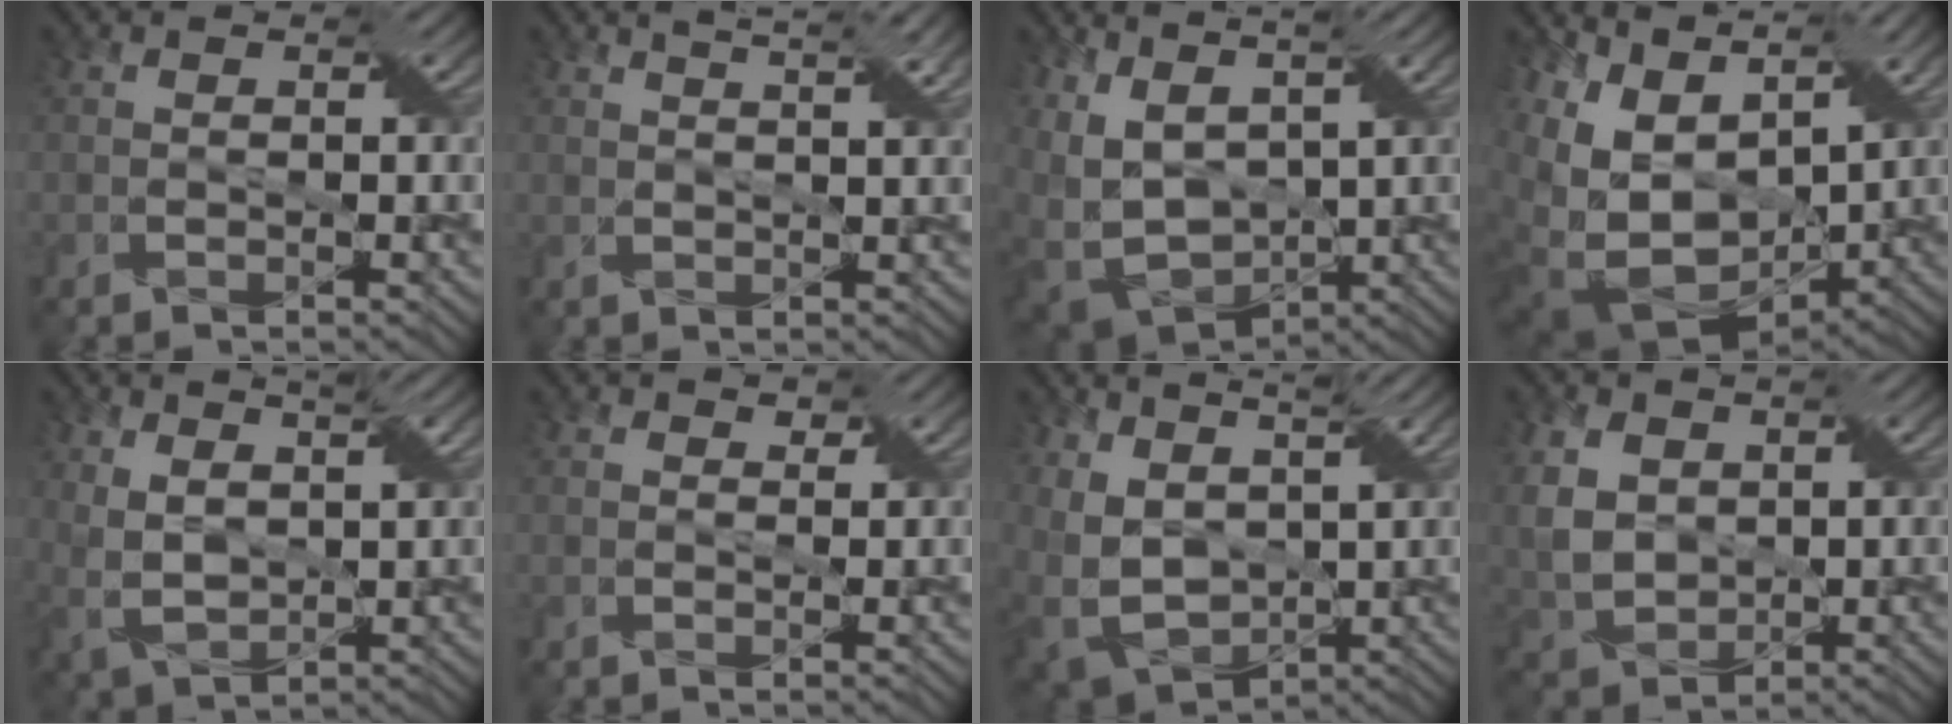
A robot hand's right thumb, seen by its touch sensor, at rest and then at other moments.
{"total": 4.0, "force": [2.7, 0.8, 2.8], "torque": [-0.040, 0.010, 0.027]}
{"total": 9.8, "force": [1.4, 5.8, 7.8], "torque": [-0.211, -0.005, 0.041]}
{"total": 16.3, "force": [1.8, 11.2, 11.7], "torque": [-0.264, -0.007, 0.068]}
{"total": 6.2, "force": [2.7, 3.2, 4.7], "torque": [-0.117, -0.003, 0.050]}
{"total": 1.0, "force": [0.8, 0.6, 0.3], "torque": [-0.007, -0.001, 0.014]}
{"total": 9.3, "force": [3.4, 5.8, 6.4], "torque": [-0.176, -0.007, 0.069]}
{"total": 8.0, "force": [2.3, 5.9, 4.9], "torque": [-0.146, 0.002, 0.049]}